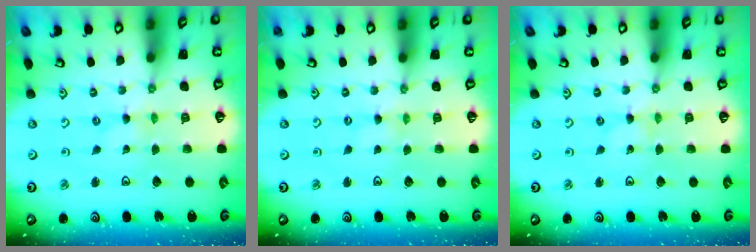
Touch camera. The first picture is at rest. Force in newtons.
{"total": 0.8, "press": 0.8, "slide": 0.1}
{"total": 0.0}